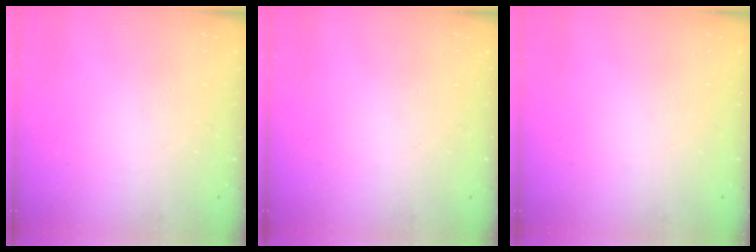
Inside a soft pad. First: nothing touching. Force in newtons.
{"total": 0.0}
{"total": 0.0}